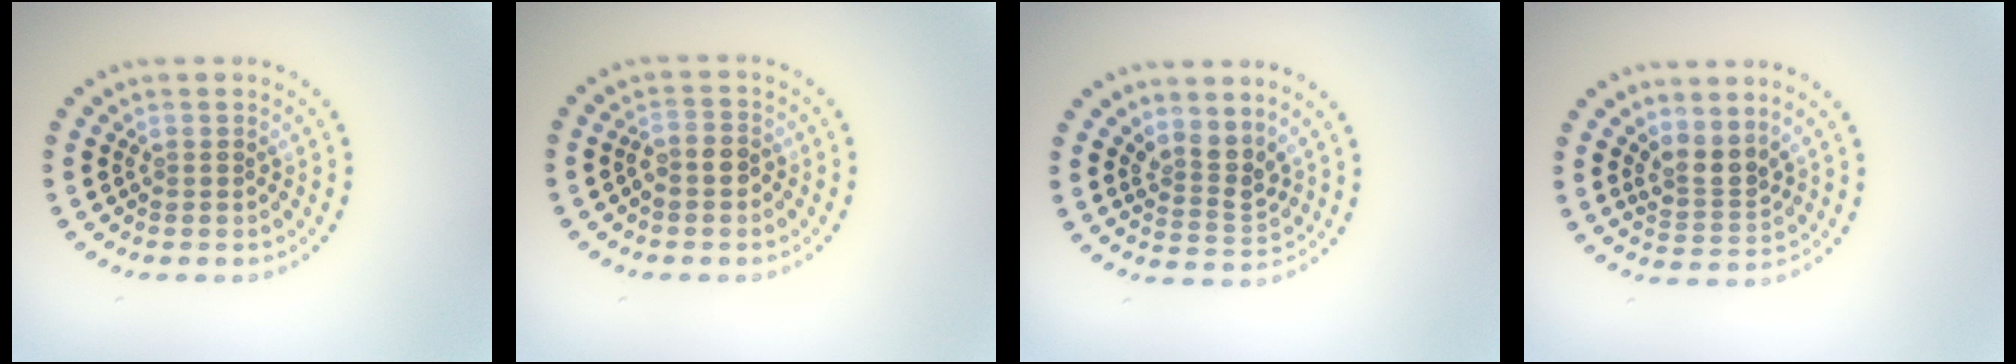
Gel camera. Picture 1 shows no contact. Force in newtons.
{"total": 2.0, "press": 1.8, "slide": 0.8}
{"total": 2.7, "press": 2.0, "slide": 1.8}
{"total": 2.6, "press": 2.0, "slide": 1.8}